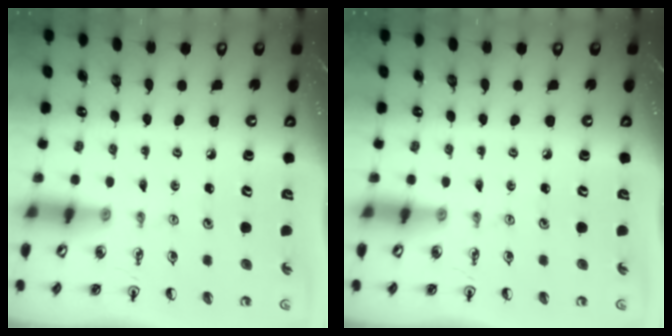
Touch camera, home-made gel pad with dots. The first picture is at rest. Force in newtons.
{"total": 0.0}